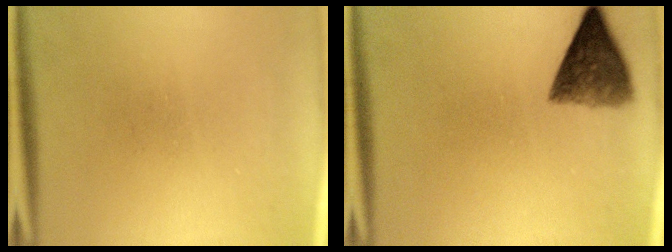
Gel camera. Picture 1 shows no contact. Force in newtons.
{"total": 7.1}